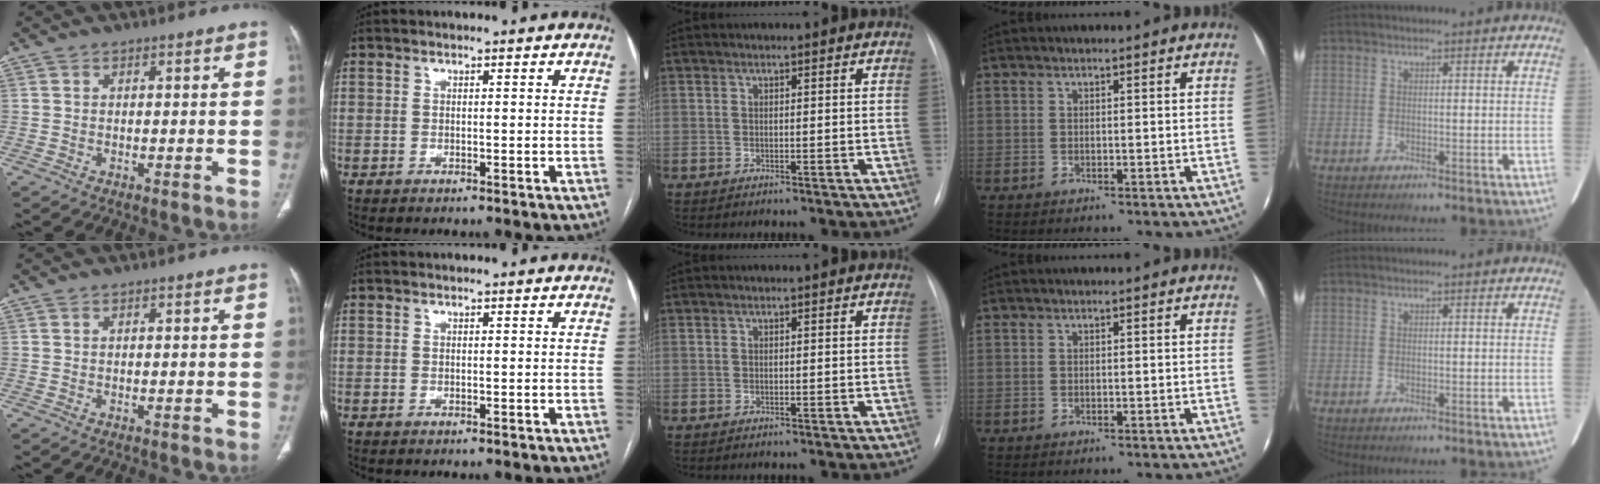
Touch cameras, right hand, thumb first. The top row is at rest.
{}